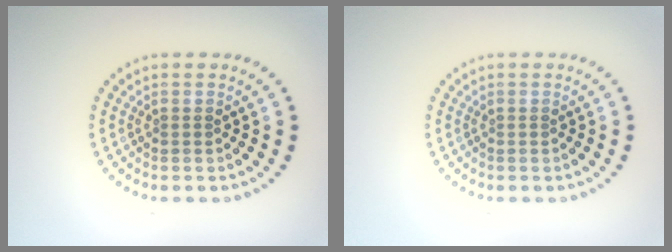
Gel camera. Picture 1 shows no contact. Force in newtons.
{"total": 0.0}